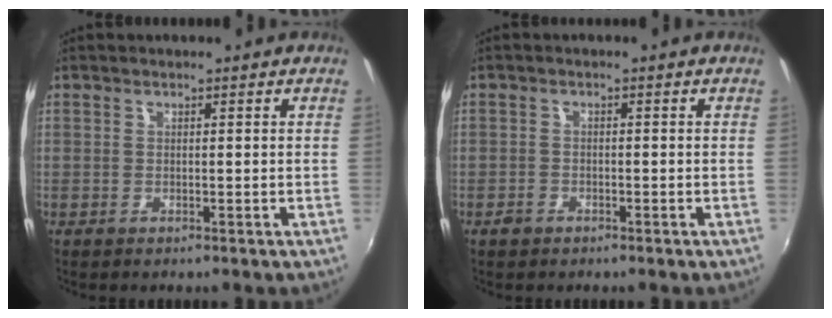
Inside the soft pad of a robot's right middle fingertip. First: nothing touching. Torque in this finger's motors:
{"motor_torque": [-0.15, -0.05, 0.02, 0.00]}